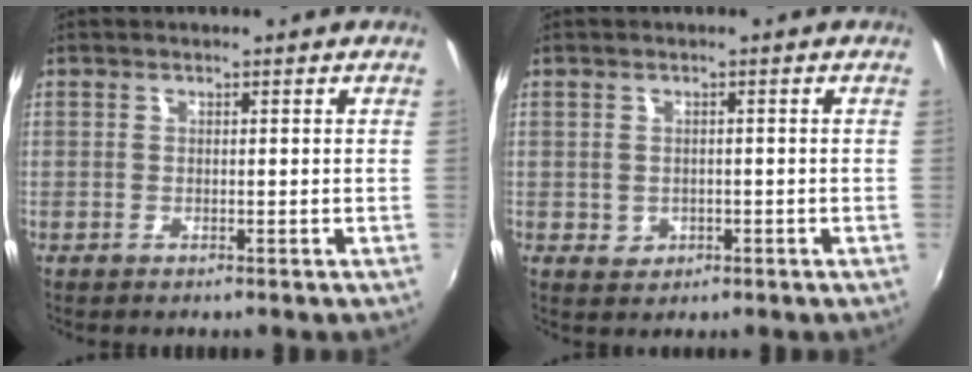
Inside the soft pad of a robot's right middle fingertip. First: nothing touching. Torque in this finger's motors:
{"motor_torque": [0.28, -0.21, 0.02, 0.00]}